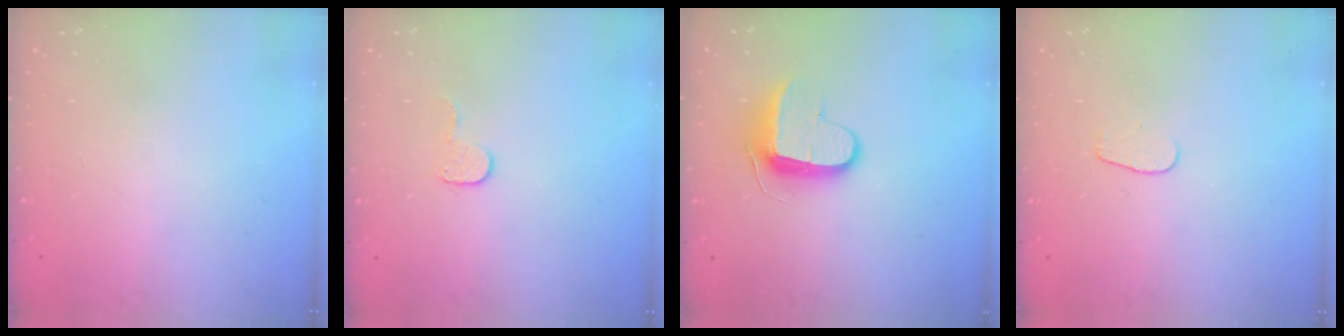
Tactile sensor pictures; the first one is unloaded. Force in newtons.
{"total": 5.0, "press": 4.9, "slide": 0.5}
{"total": 9.2, "press": 9.2, "slide": 0.9}
{"total": 3.6, "press": 3.6, "slide": 0.4}